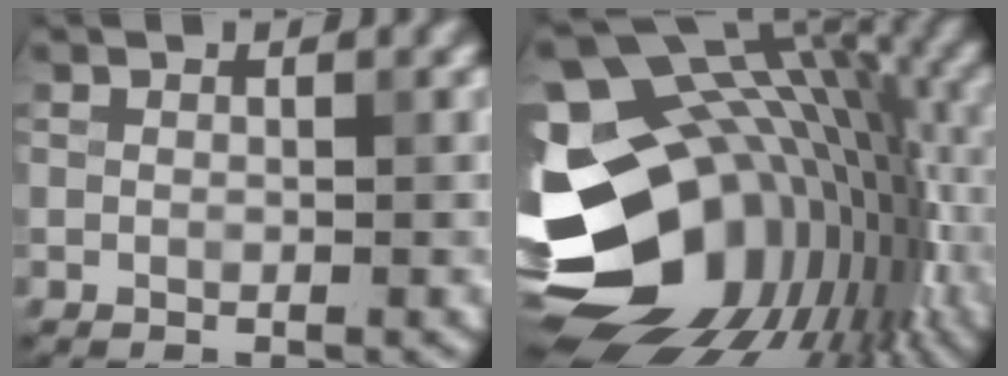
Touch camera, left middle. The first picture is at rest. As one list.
[{"total": 19.5, "force": [-3.7, 14.8, 12.1], "torque": [-0.201, 0.003, -0.034]}]